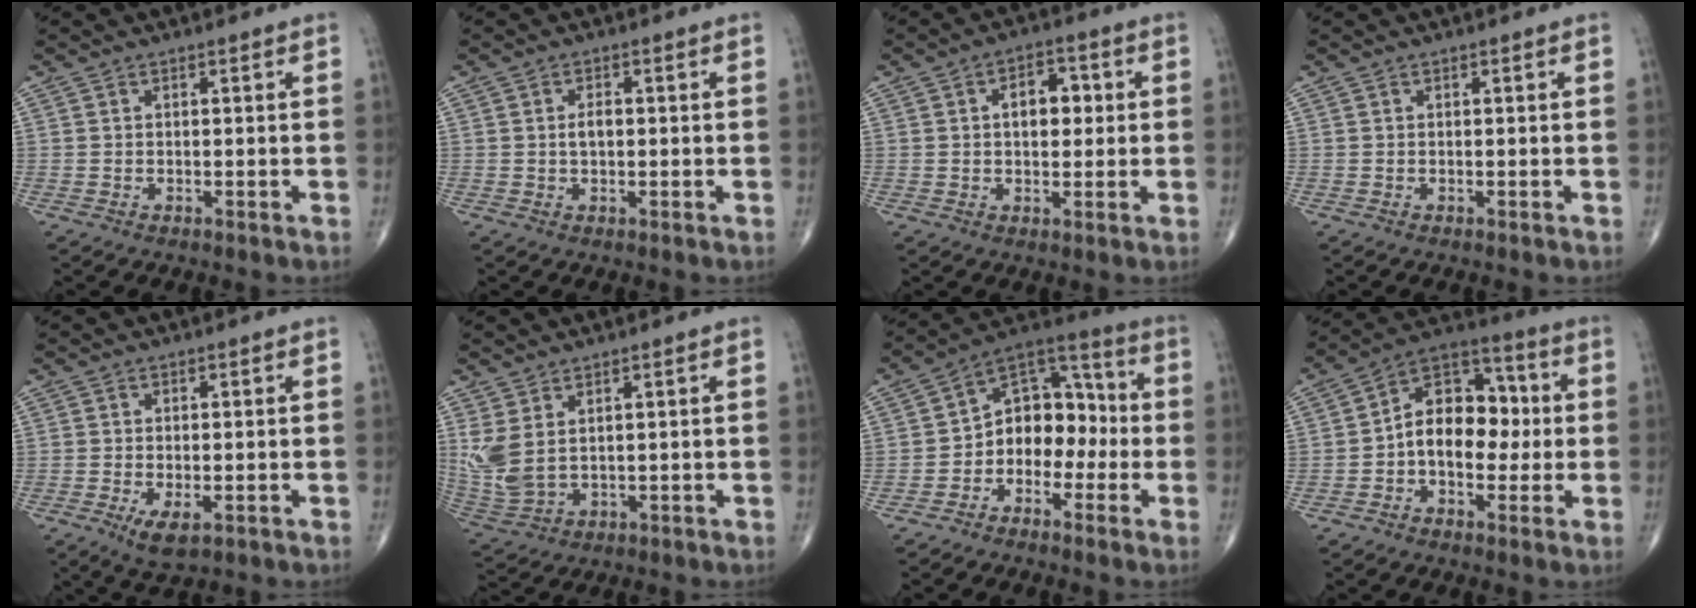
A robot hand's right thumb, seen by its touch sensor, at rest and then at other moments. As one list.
[{"total": 2.2, "force": [0.0, 1.2, 1.8], "torque": [-0.026, 0.002, -0.002]}, {"total": 6.6, "force": [1.1, 4.1, 5.0], "torque": [-0.052, 0.010, 0.011]}, {"total": 0.0}, {"total": 4.2, "force": [-1.6, 1.7, 3.5], "torque": [-0.061, -0.010, -0.023]}, {"total": 7.4, "force": [2.4, 4.0, 5.8], "torque": [-0.140, -0.011, 0.063]}, {"total": 11.6, "force": [-2.4, 8.4, 7.6], "torque": [-0.077, 0.053, -0.058]}, {"total": 13.5, "force": [-0.6, 9.1, 9.9], "torque": [-0.119, 0.042, -0.019]}]